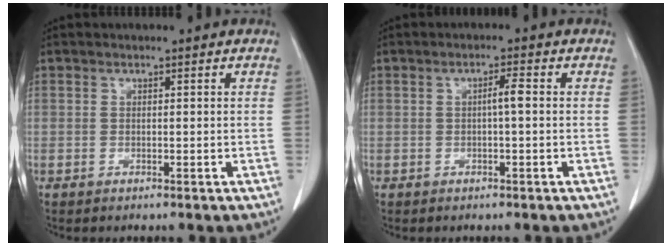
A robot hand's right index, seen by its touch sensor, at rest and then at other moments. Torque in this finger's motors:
{"motor_torque": [0.43, -0.07, 0.14, 0.05]}